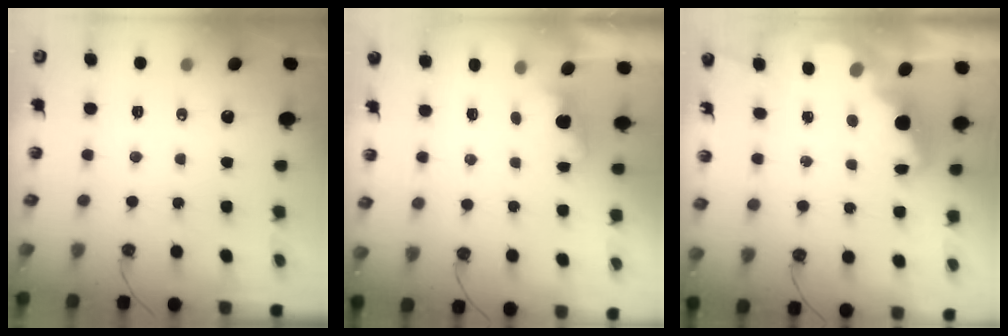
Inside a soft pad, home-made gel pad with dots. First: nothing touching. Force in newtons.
{"total": 0.7, "press": 0.0, "slide": 0.7}
{"total": 2.4, "press": 2.4, "slide": 0.5}